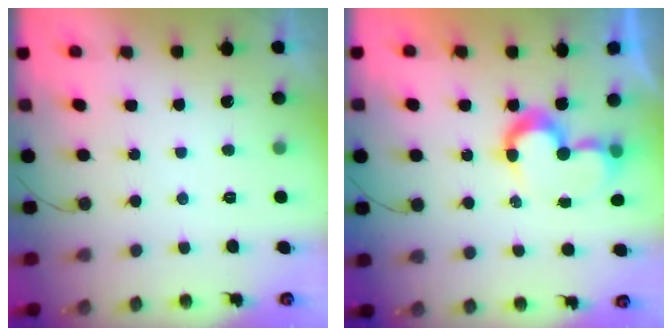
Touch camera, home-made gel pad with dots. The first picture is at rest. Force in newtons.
{"total": 9.4, "press": 9.4, "slide": 0.6}